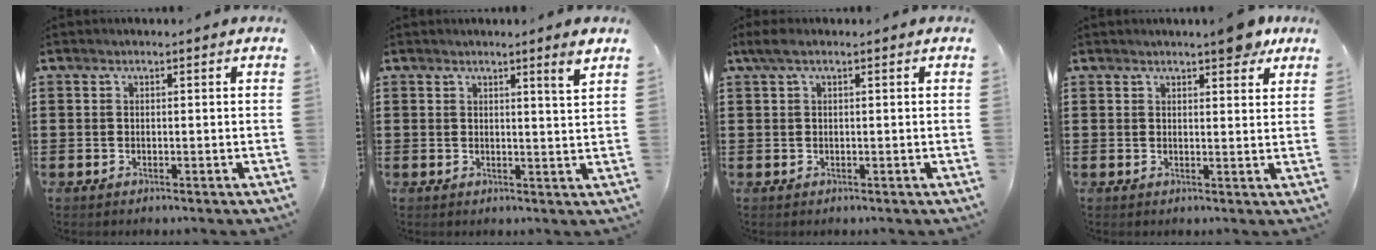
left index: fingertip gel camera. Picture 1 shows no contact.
{"total": 2.7, "force": [2.0, -0.5, 1.7], "torque": [-0.030, -0.007, 0.032]}
{"total": 1.5, "force": [0.1, 0.5, 1.4], "torque": [-0.034, -0.001, -0.001]}
{"total": 5.0, "force": [4.0, 1.2, 2.8], "torque": [-0.031, -0.014, 0.066]}